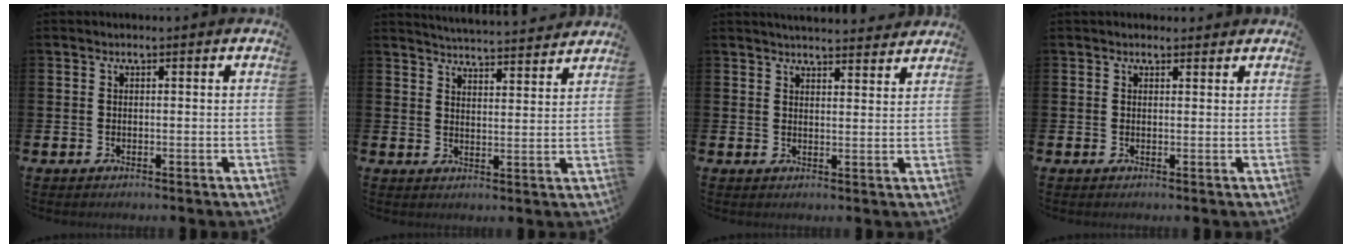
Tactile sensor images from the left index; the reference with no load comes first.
{"total": 5.0, "force": [5.0, 0.0, 0.1], "torque": [-0.012, -0.040, 0.088]}
{"total": 4.0, "force": [4.0, 0.2, 0.2], "torque": [0.000, -0.026, 0.071]}
{"total": 1.2, "force": [1.0, 0.6, 0.1], "torque": [0.006, 0.004, 0.017]}